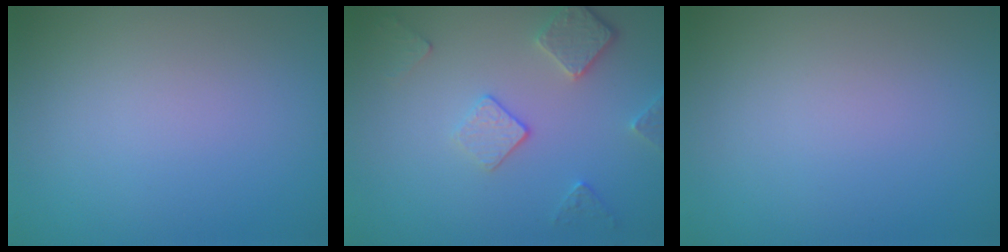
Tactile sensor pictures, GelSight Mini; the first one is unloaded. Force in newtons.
{"total": 3.5, "press": 2.9, "slide": 2.0}
{"total": 0.0}